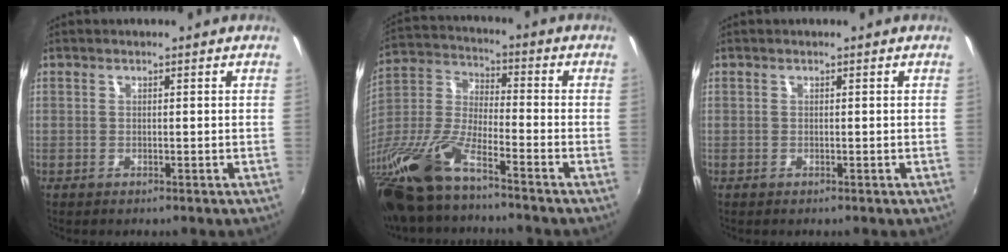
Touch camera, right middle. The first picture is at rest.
{"total": 17.6, "force": [-12.6, 3.6, 11.8], "torque": [-0.264, -0.026, -0.260]}
{"total": 0.0}